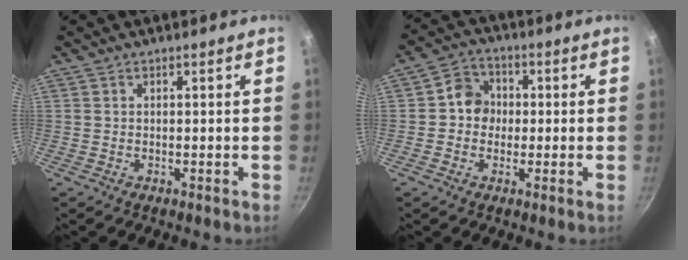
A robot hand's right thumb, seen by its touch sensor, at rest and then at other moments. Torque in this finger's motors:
{"motor_torque": [0.01, 0.05, -0.06, 0.09, 0.00]}